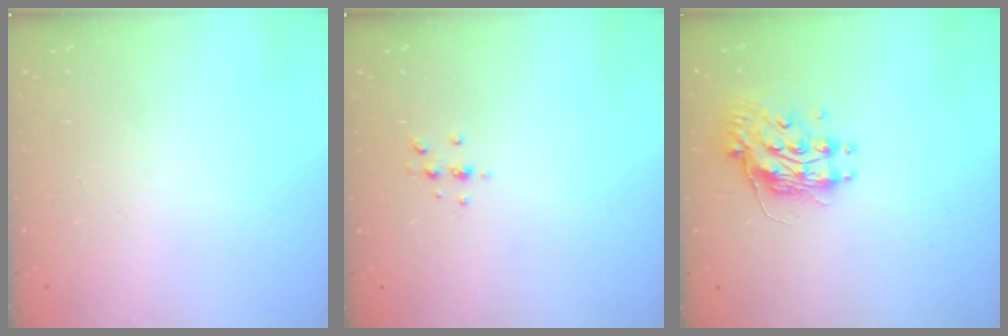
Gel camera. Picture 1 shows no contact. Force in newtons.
{"total": 4.1, "press": 3.7, "slide": 1.7}
{"total": 10.6, "press": 10.6, "slide": 0.7}